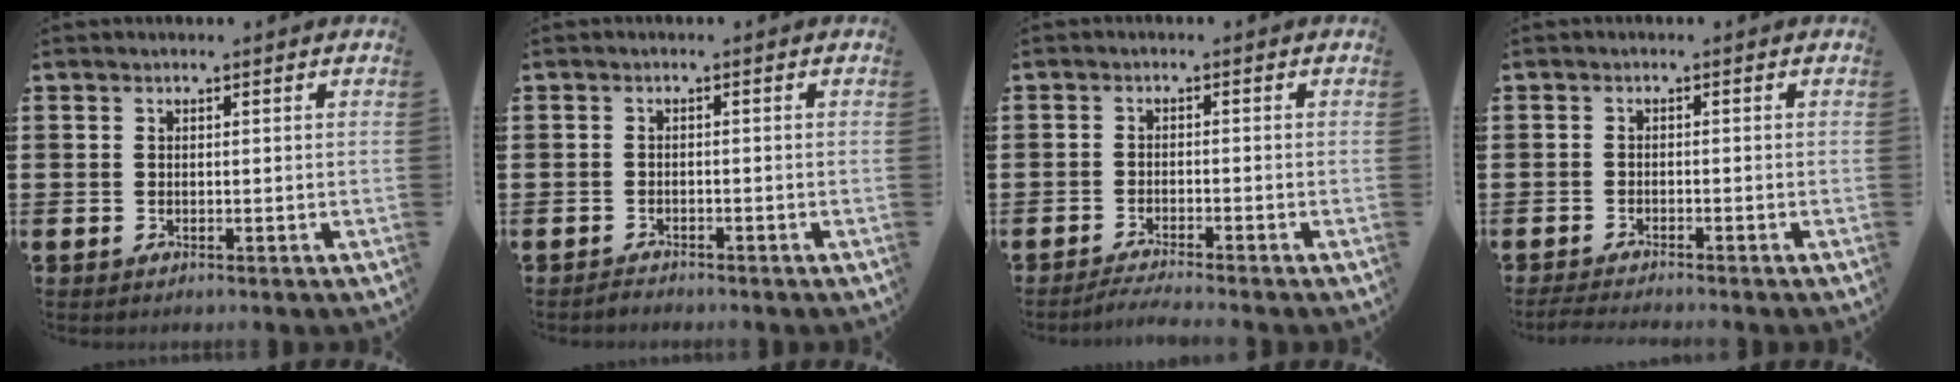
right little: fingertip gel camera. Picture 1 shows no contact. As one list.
[{"total": 0.9, "force": [-0.9, 0.1, 0.0], "torque": [-0.003, 0.001, -0.018]}, {"total": 1.5, "force": [-1.4, -0.2, 0.5], "torque": [-0.009, 0.002, -0.027]}, {"total": 1.3, "force": [-1.3, -0.1, 0.4], "torque": [-0.006, 0.002, -0.025]}]